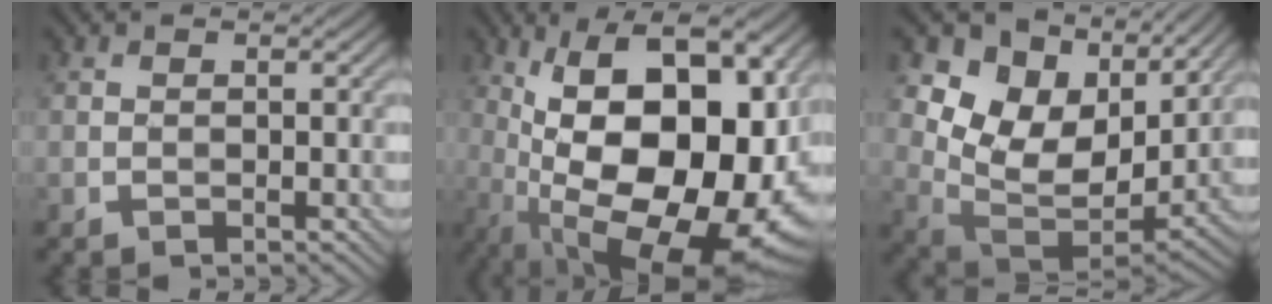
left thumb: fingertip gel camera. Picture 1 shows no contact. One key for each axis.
{"total": 21.1, "fx": -0.7, "fy": 10.8, "fz": 18.1, "tx": -0.252, "ty": -0.001, "tz": -0.002}
{"total": 13.2, "fx": 7.0, "fy": 8.5, "fz": 7.4, "tx": -0.172, "ty": 0.022, "tz": 0.127}